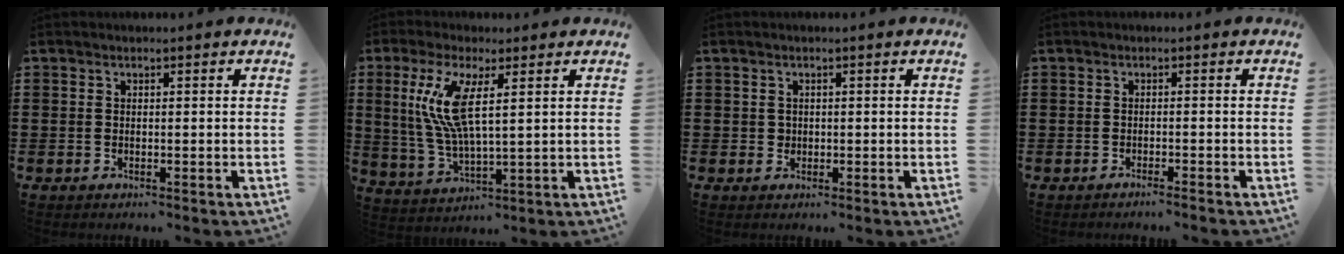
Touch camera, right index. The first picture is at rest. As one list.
[{"total": 9.4, "force": [2.7, 2.7, 8.6], "torque": [-0.193, -0.004, 0.040]}, {"total": 1.0, "force": [0.2, 0.9, 0.4], "torque": [-0.010, 0.003, 0.005]}, {"total": 1.1, "force": [-1.0, -0.2, 0.3], "torque": [-0.006, 0.000, -0.021]}]